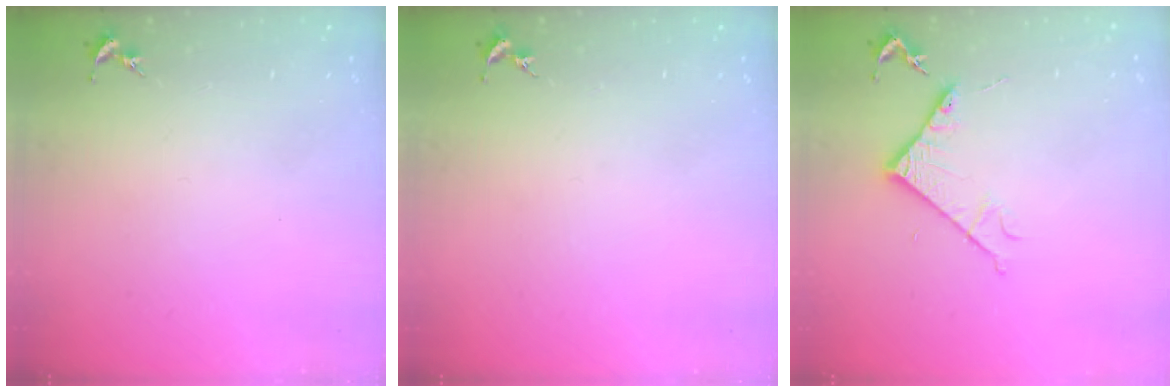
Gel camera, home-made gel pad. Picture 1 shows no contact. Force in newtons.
{"total": 0.0}
{"total": 5.1, "press": 5.1, "slide": 0.6}